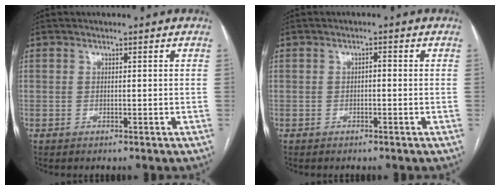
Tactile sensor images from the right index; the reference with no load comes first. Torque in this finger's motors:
{"motor_torque": [0.28, -0.02, 0.10, 0.02]}